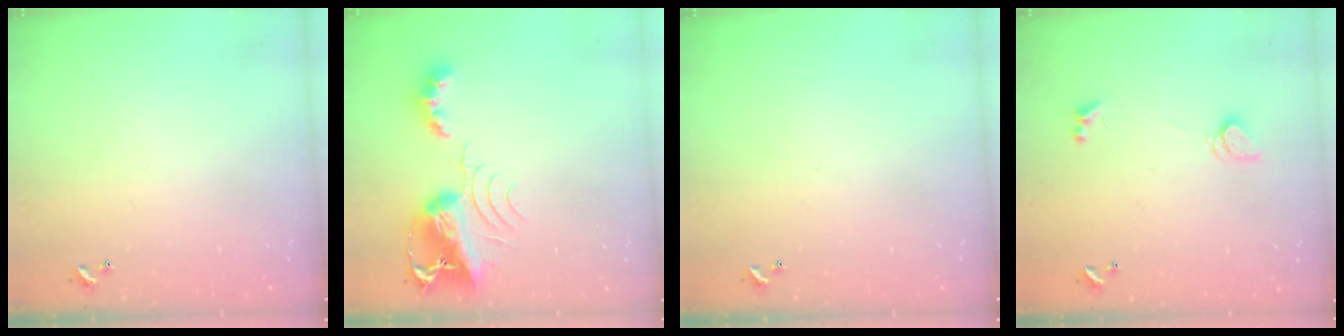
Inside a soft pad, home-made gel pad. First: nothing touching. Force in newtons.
{"total": 9.4, "press": 9.3, "slide": 1.2}
{"total": 0.0}
{"total": 1.7, "press": 1.7, "slide": 0.4}